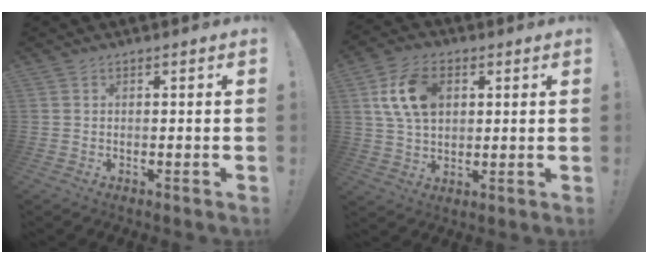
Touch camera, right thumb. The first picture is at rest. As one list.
[{"total": 13.8, "force": [3.7, 9.2, 9.6], "torque": [-0.166, 0.008, 0.073]}]